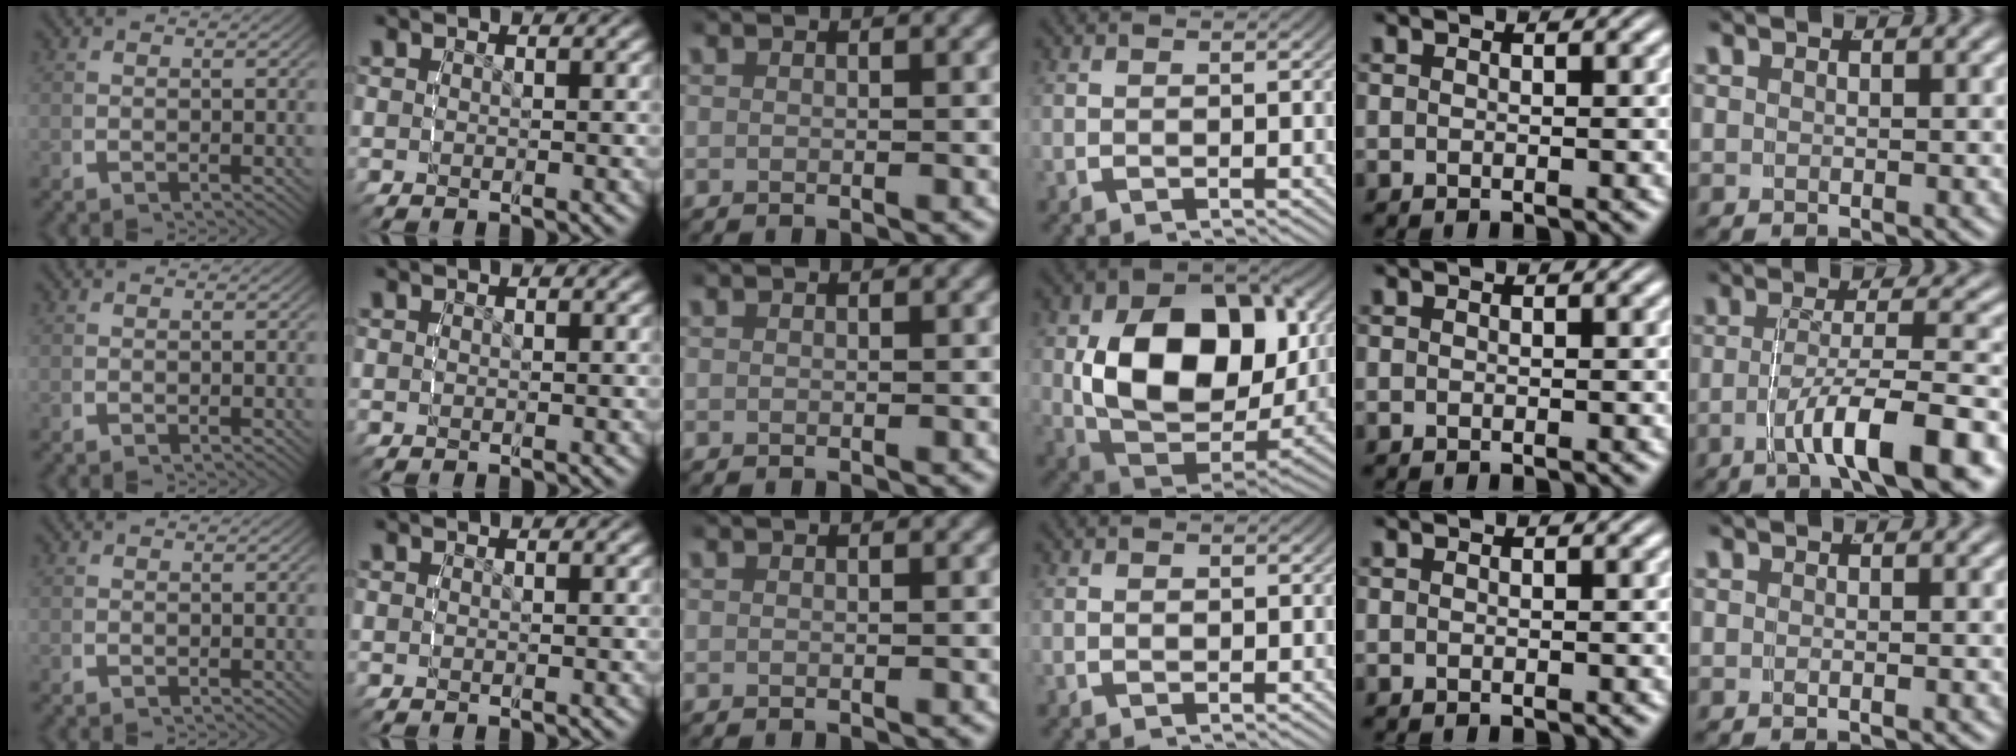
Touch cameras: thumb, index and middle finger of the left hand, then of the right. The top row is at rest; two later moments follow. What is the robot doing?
{"motion": "lift_and_place", "object": "lipstick"}